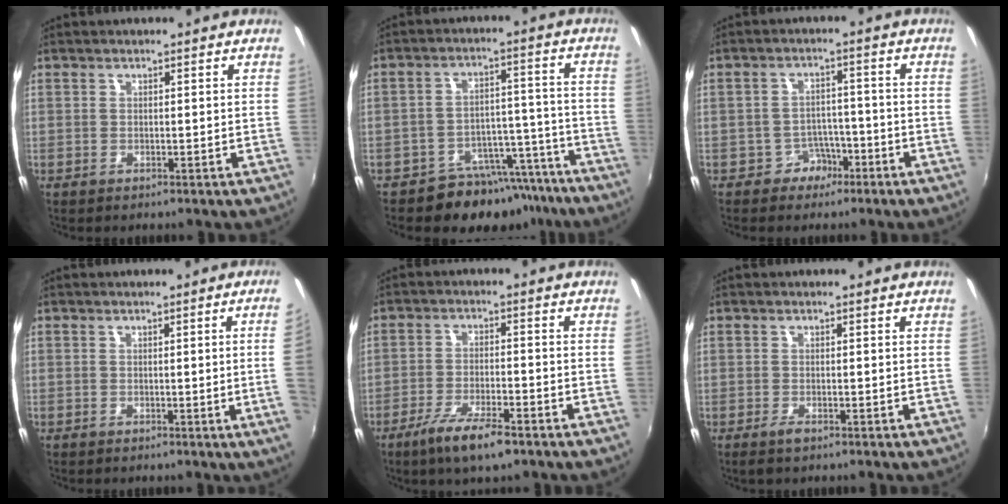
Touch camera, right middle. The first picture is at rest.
{"total": 12.8, "force": [-10.3, 6.9, 3.1], "torque": [-0.044, 0.043, -0.131]}
{"total": 4.4, "force": [-2.8, 3.2, 0.7], "torque": [-0.015, 0.016, -0.042]}
{"total": 3.7, "force": [-0.1, -1.8, 3.3], "torque": [-0.055, -0.010, 0.006]}
{"total": 8.5, "force": [-5.8, 1.9, 5.9], "torque": [-0.135, -0.016, -0.105]}
{"total": 1.8, "force": [-1.3, 0.5, 1.1], "torque": [-0.023, -0.003, -0.025]}